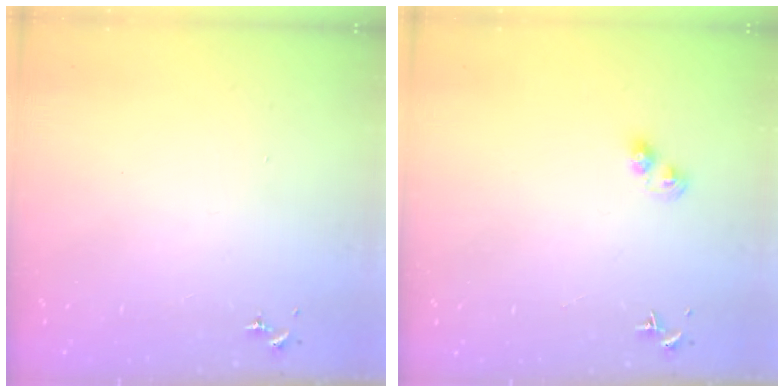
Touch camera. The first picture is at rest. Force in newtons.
{"total": 3.9, "press": 3.9, "slide": 0.4}